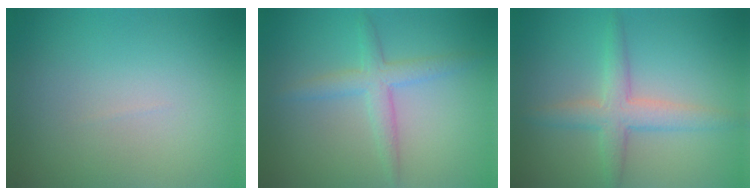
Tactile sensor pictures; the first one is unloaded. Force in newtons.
{"total": 2.9, "press": 2.9, "slide": 0.2}
{"total": 3.7, "press": 3.7, "slide": 0.1}